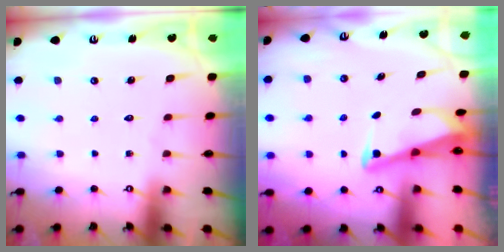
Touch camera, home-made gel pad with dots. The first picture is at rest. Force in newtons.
{"total": 2.7, "press": 2.7, "slide": 0.4}